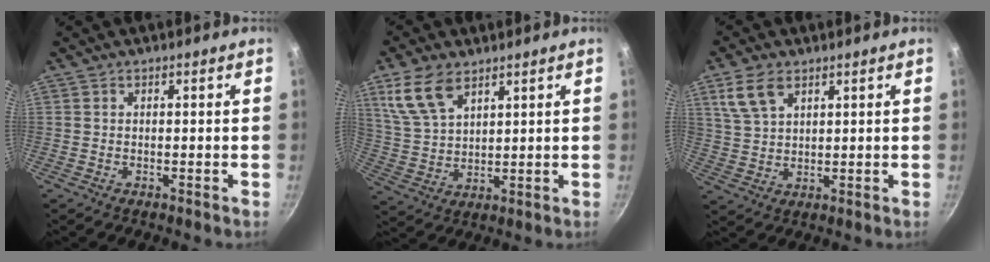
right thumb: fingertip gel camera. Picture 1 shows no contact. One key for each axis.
{"total": 9.9, "fx": 5.9, "fy": 5.2, "fz": 6.0, "tx": -0.111, "ty": -0.017, "tz": 0.128}
{"total": 7.3, "fx": 4.0, "fy": 4.2, "fz": 4.5, "tx": -0.081, "ty": -0.007, "tz": 0.086}